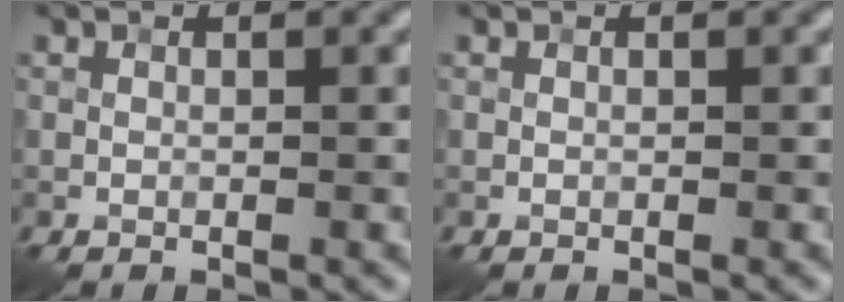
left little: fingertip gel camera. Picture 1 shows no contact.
{"total": 0.0}